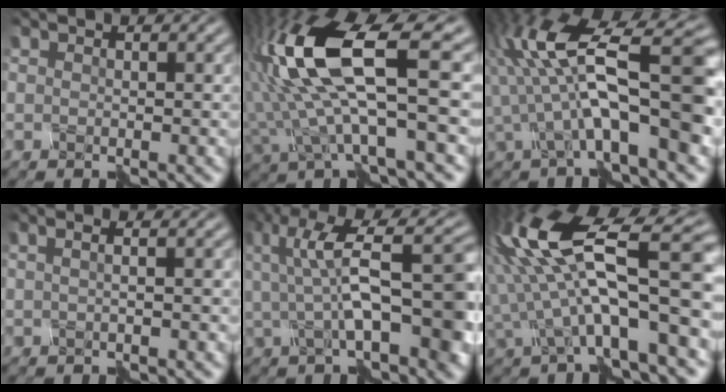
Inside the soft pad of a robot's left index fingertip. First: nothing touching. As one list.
[{"total": 11.4, "force": [0.6, 3.8, 10.7], "torque": [-0.236, 0.008, 0.019]}, {"total": 10.5, "force": [-1.3, 3.6, 9.8], "torque": [-0.166, 0.029, -0.025]}, {"total": 1.7, "force": [-0.3, 0.8, 1.5], "torque": [-0.014, 0.009, -0.019]}, {"total": 10.4, "force": [0.8, 3.7, 9.7], "torque": [-0.164, 0.018, 0.014]}, {"total": 13.4, "force": [0.1, 4.5, 12.6], "torque": [-0.235, 0.026, 0.001]}]